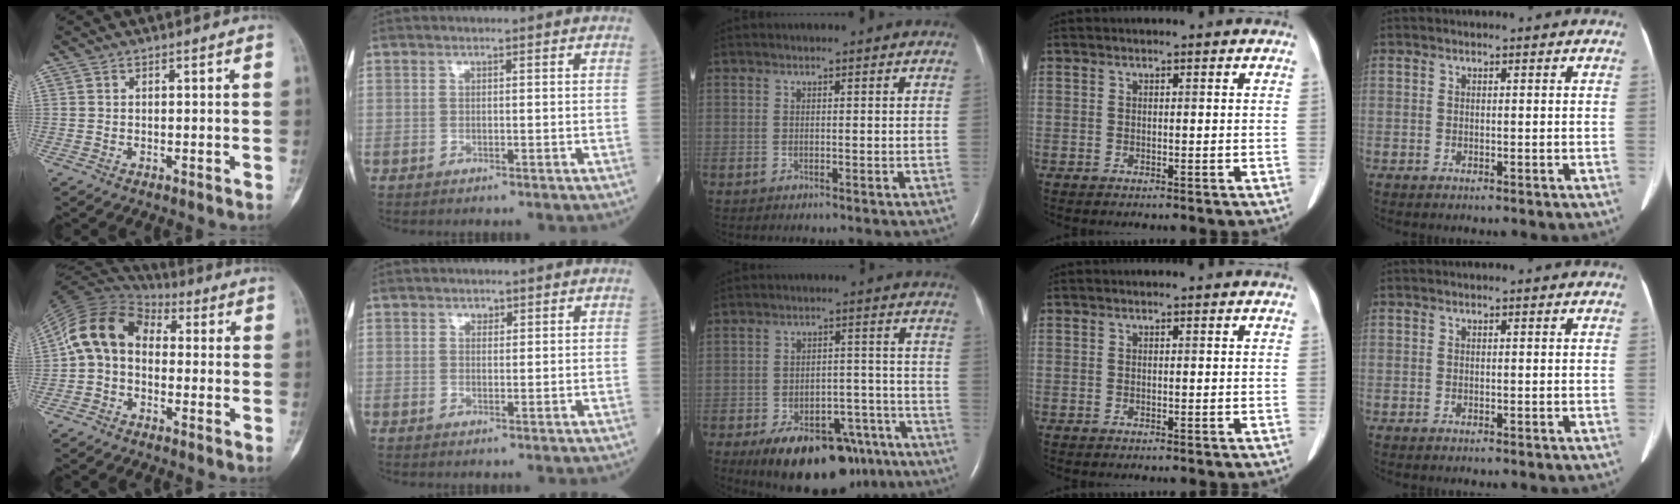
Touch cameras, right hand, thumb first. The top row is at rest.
{"thumb": {"total": 11.7, "force": [0.1, 8.6, 7.9], "torque": [-0.137, 0.036, -0.016]}, "index": {"total": 1.1, "force": [0.7, 0.7, 0.4], "torque": [-0.002, -0.004, 0.008]}, "middle": {"total": 17.7, "force": [-12.6, 8.3, 9.3], "torque": [-0.113, 0.024, -0.175]}}